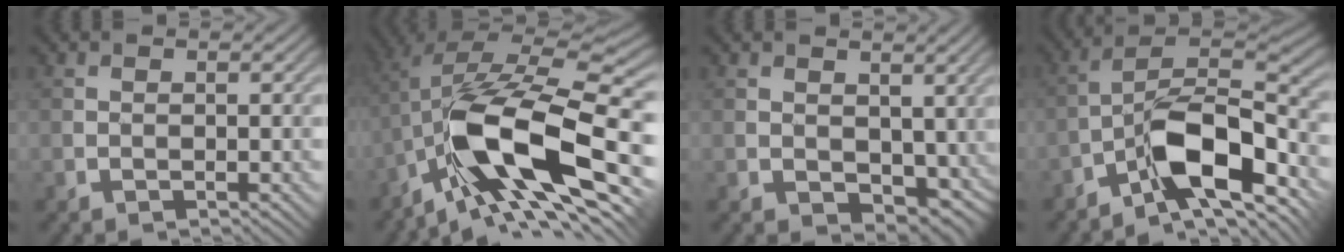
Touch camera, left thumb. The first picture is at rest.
{"total": 14.6, "force": [-4.7, 4.6, 13.1], "torque": [-0.231, 0.016, -0.092]}
{"total": 4.1, "force": [0.6, 3.0, 2.8], "torque": [-0.063, -0.014, 0.012]}
{"total": 10.5, "force": [-6.4, 3.1, 7.7], "torque": [-0.123, 0.014, -0.135]}